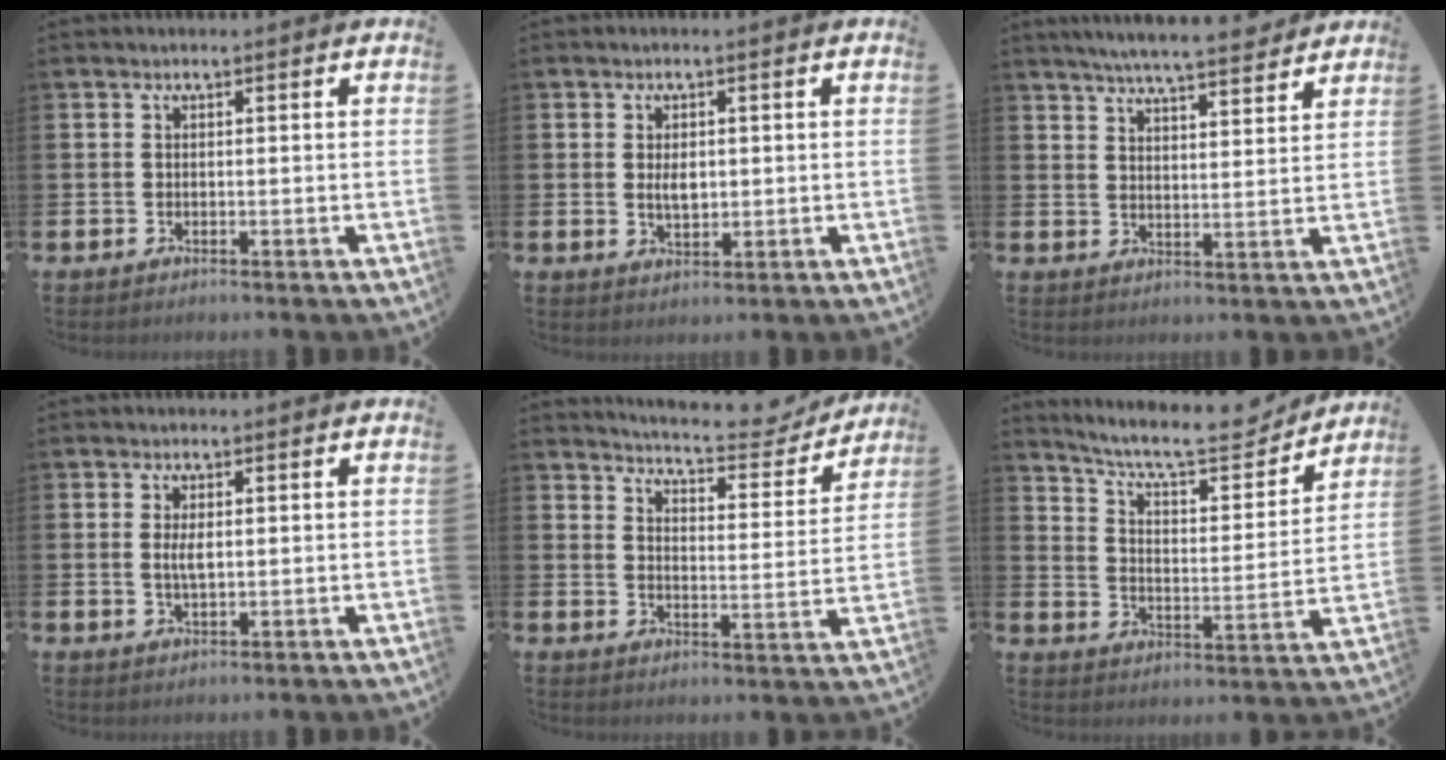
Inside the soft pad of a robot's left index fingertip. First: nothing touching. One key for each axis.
{"total": 2.4, "fx": 0.2, "fy": 1.4, "fz": 2.0, "tx": -0.030, "ty": 0.001, "tz": 0.001}
{"total": 6.0, "fx": 5.7, "fy": 0.1, "fz": 1.6, "tx": -0.037, "ty": -0.037, "tz": 0.098}
{"total": 2.4, "fx": 0.3, "fy": 1.0, "fz": 2.2, "tx": -0.035, "ty": -0.001, "tz": 0.001}
{"total": 6.0, "fx": 5.8, "fy": 0.7, "fz": 1.3, "tx": -0.039, "ty": -0.046, "tz": 0.095}
{"total": 9.4, "fx": 8.5, "fy": 2.0, "fz": 3.5, "tx": -0.090, "ty": -0.060, "tz": 0.143}